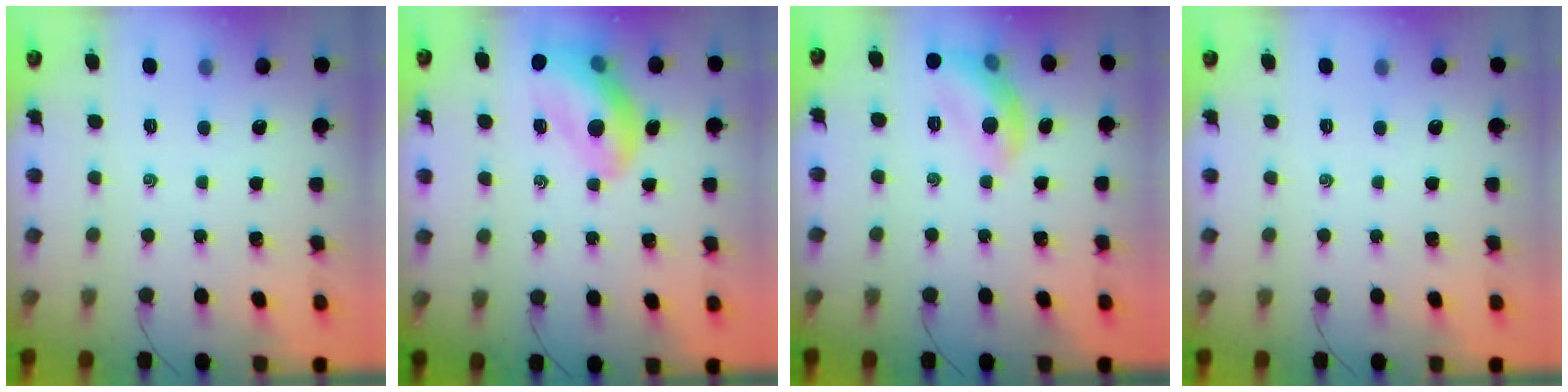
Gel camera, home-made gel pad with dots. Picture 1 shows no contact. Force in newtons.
{"total": 14.2, "press": 13.7, "slide": 3.8}
{"total": 10.1, "press": 10.1, "slide": 1.0}
{"total": 0.0}